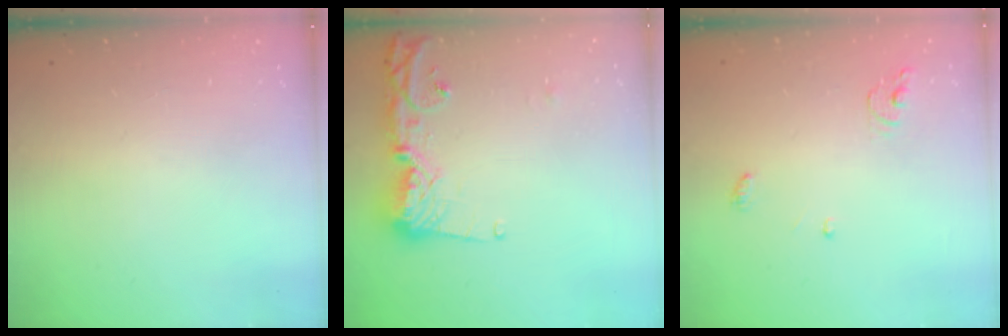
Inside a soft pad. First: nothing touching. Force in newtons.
{"total": 14.0, "press": 13.9, "slide": 1.3}
{"total": 4.5, "press": 4.5, "slide": 0.3}